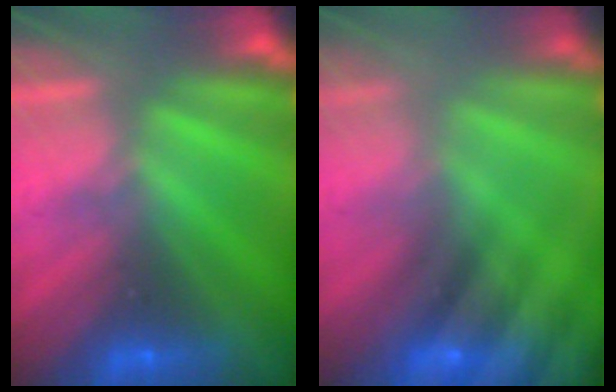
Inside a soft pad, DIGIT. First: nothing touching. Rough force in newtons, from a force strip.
{"total": 5.9}